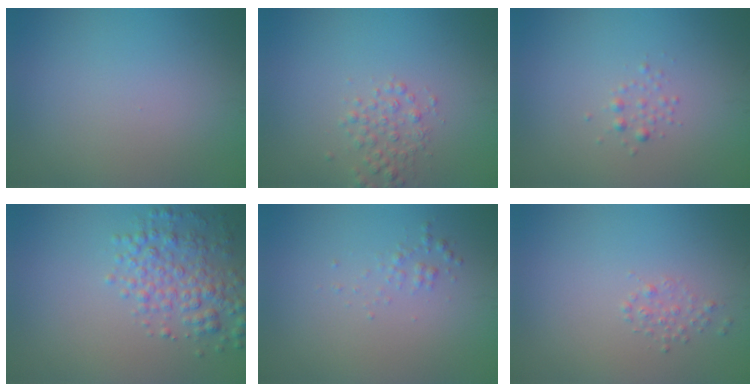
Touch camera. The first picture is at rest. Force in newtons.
{"total": 2.0, "press": 2.0, "slide": 0.1}
{"total": 0.9, "press": 0.9, "slide": 0.0}
{"total": 3.8, "press": 3.8, "slide": 0.1}
{"total": 0.9, "press": 0.9, "slide": 0.0}
{"total": 1.0, "press": 1.0, "slide": 0.1}